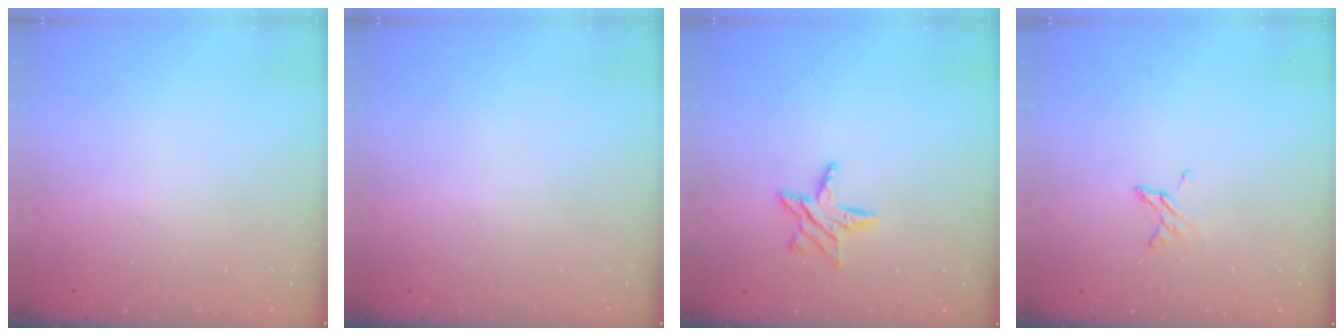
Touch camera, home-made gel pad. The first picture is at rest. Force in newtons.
{"total": 0.0}
{"total": 7.8, "press": 7.8, "slide": 0.4}
{"total": 2.9, "press": 2.9, "slide": 0.3}